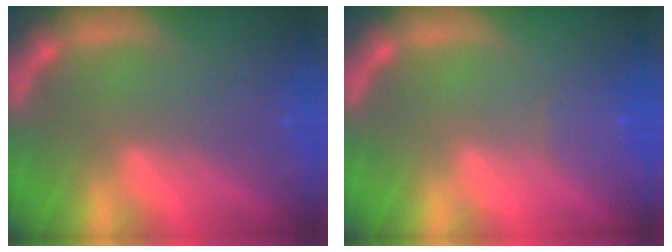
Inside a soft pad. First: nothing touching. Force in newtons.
{"total": 1.9}